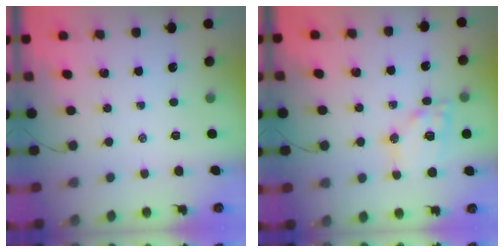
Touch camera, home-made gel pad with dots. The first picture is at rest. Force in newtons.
{"total": 14.5, "press": 14.3, "slide": 2.1}